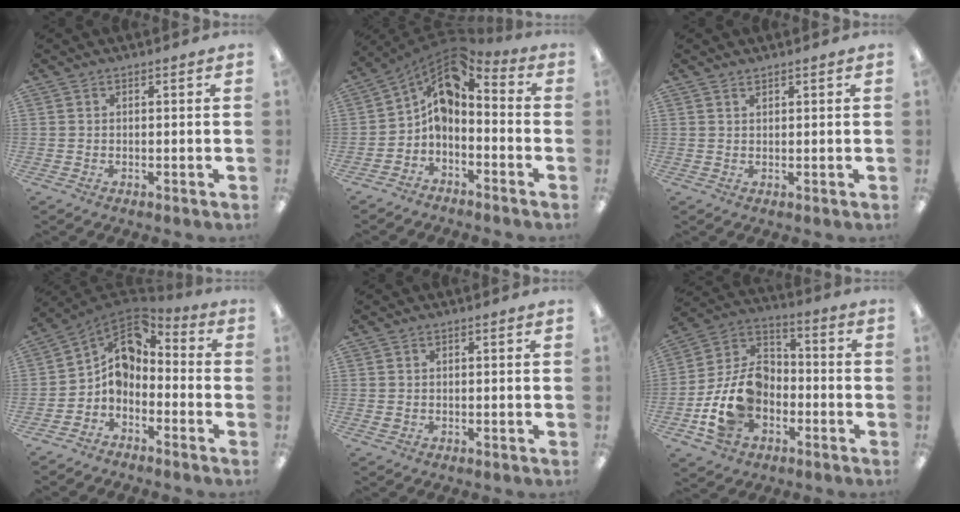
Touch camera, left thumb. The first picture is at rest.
{"total": 7.4, "force": [0.7, 5.1, 5.3], "torque": [-0.079, -0.009, 0.015]}
{"total": 1.0, "force": [1.0, 0.1, -0.1], "torque": [0.001, 0.001, 0.018]}
{"total": 8.2, "force": [0.4, 6.3, 5.3], "torque": [-0.087, -0.004, 0.008]}
{"total": 0.5, "force": [0.3, 0.5, 0.0], "torque": [0.000, 0.004, 0.003]}
{"total": 15.3, "force": [-4.1, 11.4, 9.4], "torque": [-0.215, 0.025, -0.071]}